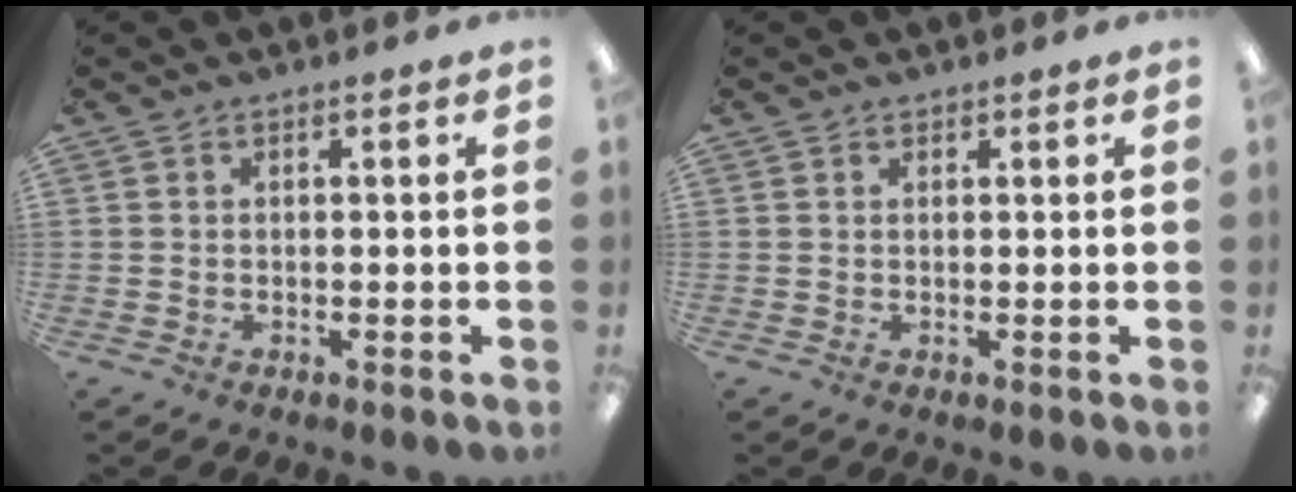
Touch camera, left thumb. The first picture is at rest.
{"total": 0.9, "force": [0.8, 0.5, -0.1], "torque": [0.009, -0.003, 0.013]}